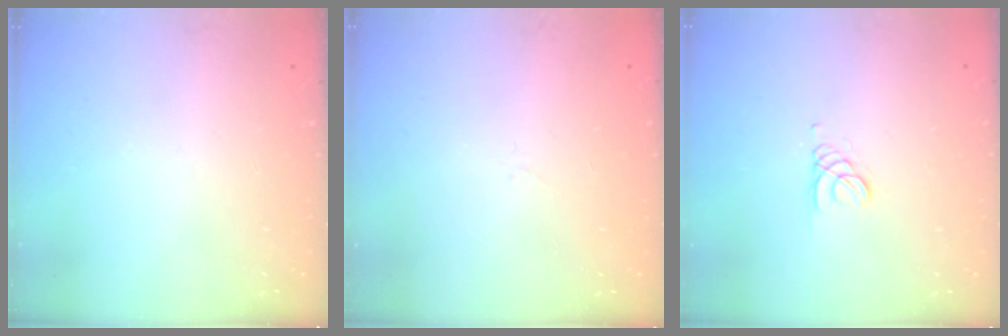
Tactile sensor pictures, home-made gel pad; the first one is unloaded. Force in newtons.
{"total": 0.9, "press": 0.9, "slide": 0.2}
{"total": 0.7, "press": 0.7, "slide": 0.1}